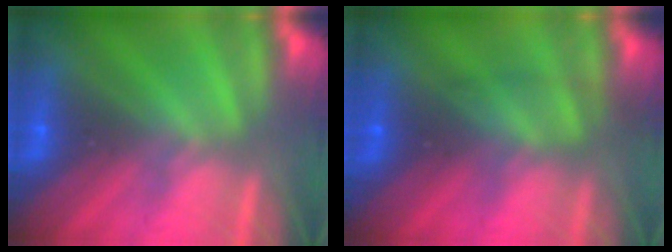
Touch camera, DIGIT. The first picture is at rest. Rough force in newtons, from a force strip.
{"total": 2.4}